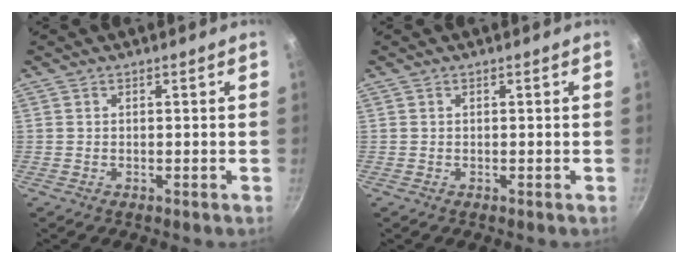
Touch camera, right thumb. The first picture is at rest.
{"total": 0.0}